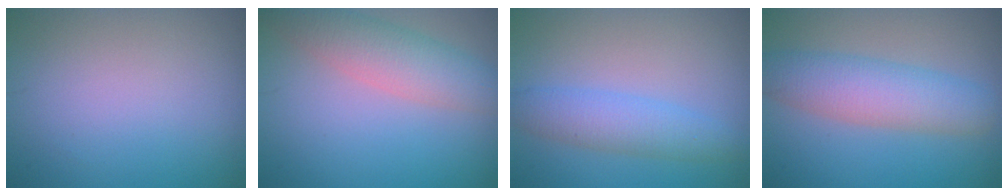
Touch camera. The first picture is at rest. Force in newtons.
{"total": 4.7, "press": 4.7, "slide": 0.3}
{"total": 3.6, "press": 3.6, "slide": 0.1}
{"total": 5.6, "press": 5.6, "slide": 0.2}